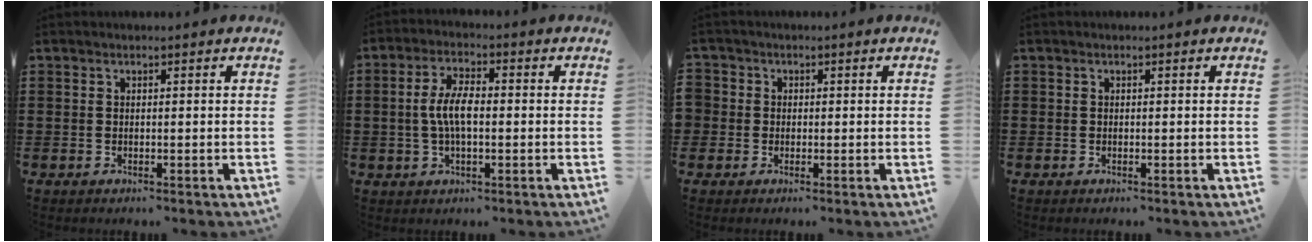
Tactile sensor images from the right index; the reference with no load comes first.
{"total": 6.2, "force": [-0.3, 2.5, 5.6], "torque": [-0.123, 0.000, -0.011]}
{"total": 1.6, "force": [-0.1, 1.6, 0.0], "torque": [-0.008, 0.008, -0.005]}
{"total": 1.0, "force": [-0.6, 0.6, 0.5], "torque": [-0.013, -0.002, -0.012]}